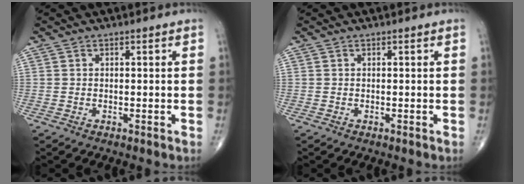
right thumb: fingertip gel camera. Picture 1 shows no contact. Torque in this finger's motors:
{"motor_torque": [0.00, 0.00, 0.01, 0.01, 0.00]}